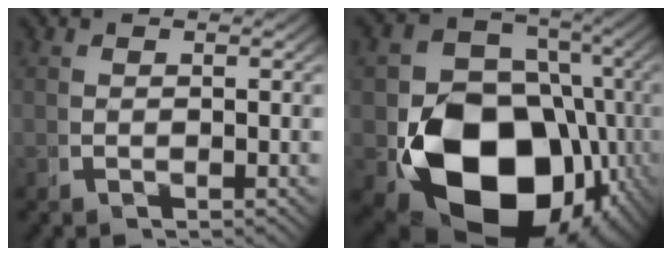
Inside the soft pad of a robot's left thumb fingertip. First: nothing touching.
{"total": 22.9, "force": [-5.8, 16.1, 15.1], "torque": [-0.265, -0.098, -0.052]}